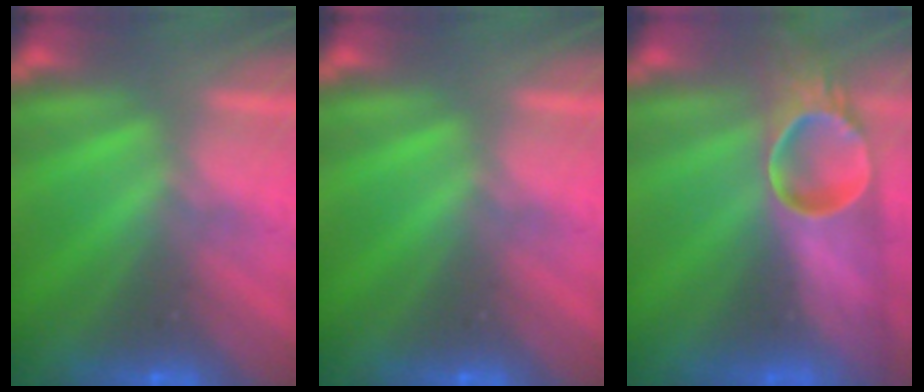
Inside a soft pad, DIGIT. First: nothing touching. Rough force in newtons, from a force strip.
{"total": 0.0}
{"total": 6.9}